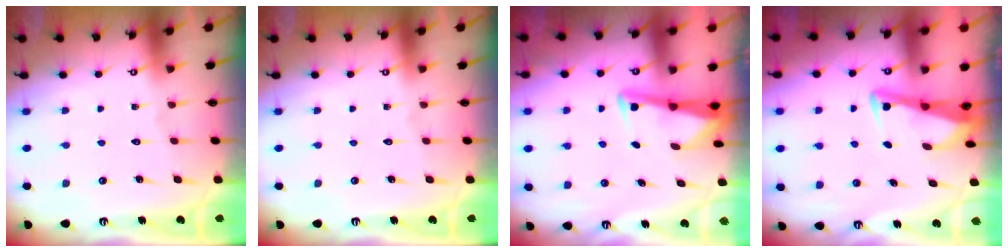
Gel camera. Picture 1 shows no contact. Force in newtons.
{"total": 0.0}
{"total": 3.2, "press": 3.2, "slide": 0.3}
{"total": 3.4, "press": 3.4, "slide": 0.3}